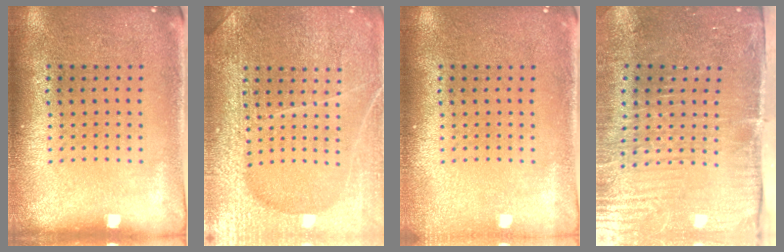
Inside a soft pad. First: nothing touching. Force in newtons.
{"total": 6.4, "press": 6.3, "slide": 0.7}
{"total": 0.9, "press": 0.8, "slide": 0.2}
{"total": 5.4, "press": 4.6, "slide": 2.8}